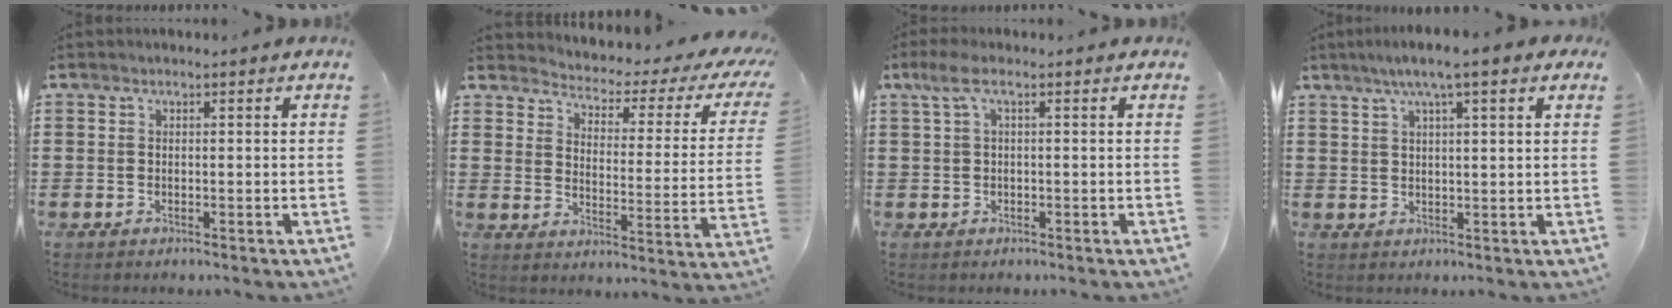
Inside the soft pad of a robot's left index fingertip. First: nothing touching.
{"total": 2.3, "force": [1.6, 0.7, 1.4], "torque": [-0.036, -0.027, 0.014]}
{"total": 3.0, "force": [0.2, 0.6, 2.9], "torque": [-0.069, -0.002, -0.004]}
{"total": 5.1, "force": [3.2, 0.1, 4.0], "torque": [-0.084, 0.004, 0.055]}